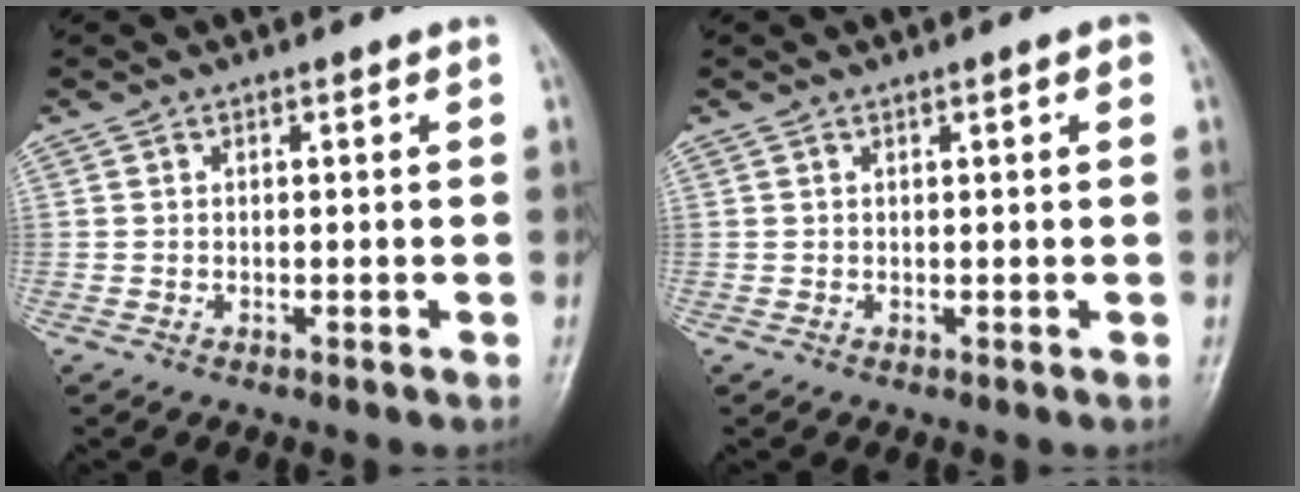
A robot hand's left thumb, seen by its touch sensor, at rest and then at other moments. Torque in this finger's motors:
{"motor_torque": [-0.17, -0.07, -0.28, -0.23, 0.00]}